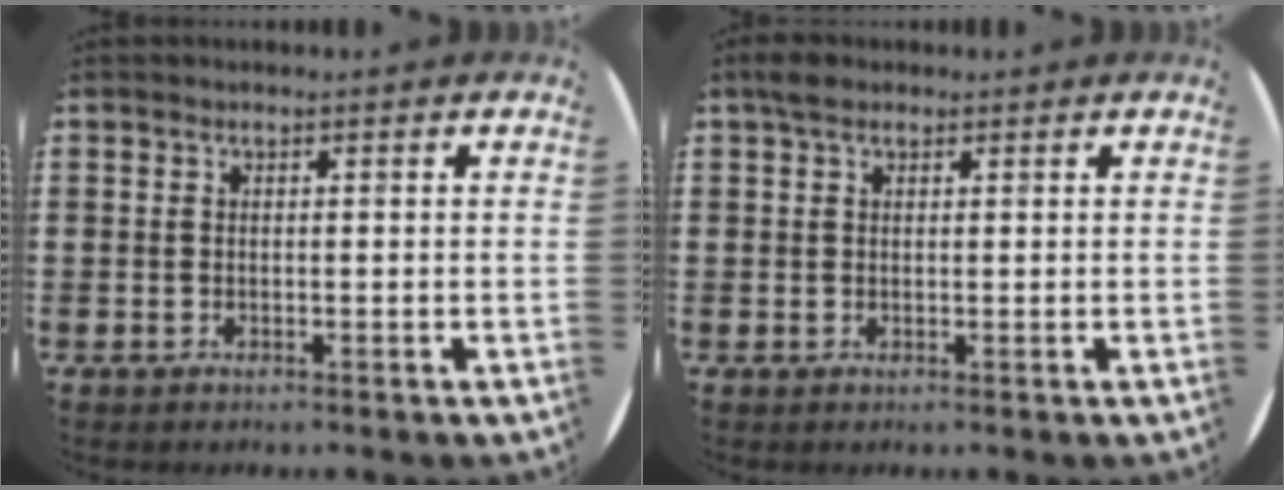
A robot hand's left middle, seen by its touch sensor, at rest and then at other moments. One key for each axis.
{"total": 1.7, "fx": 1.3, "fy": 0.9, "fz": 0.8, "tx": -0.009, "ty": 0.003, "tz": 0.021}